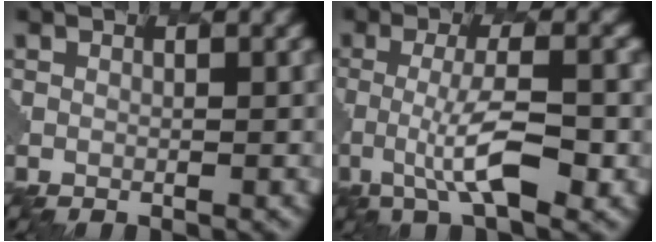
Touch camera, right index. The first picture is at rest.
{"total": 2.5, "force": [-0.5, -0.7, 2.4], "torque": [-0.073, 0.020, -0.042]}